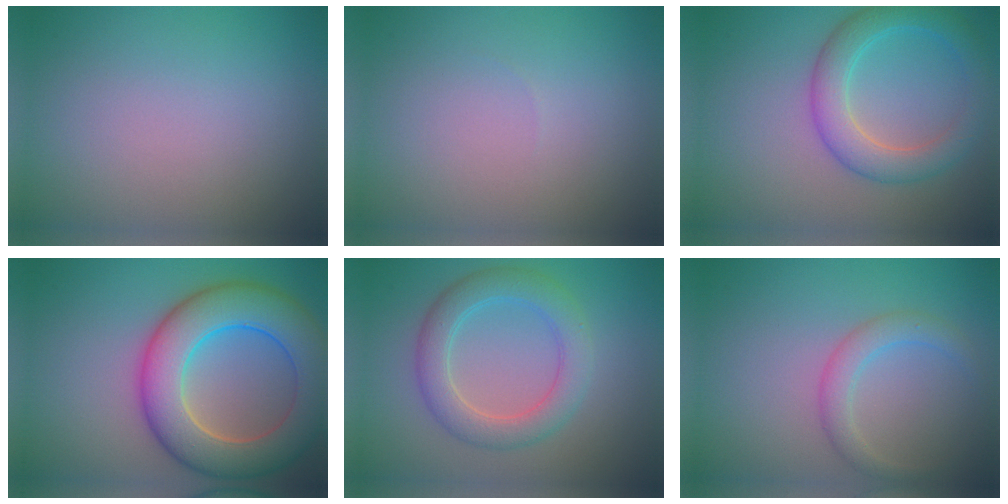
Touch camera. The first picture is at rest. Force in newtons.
{"total": 0.0}
{"total": 4.7, "press": 4.7, "slide": 0.0}
{"total": 10.1, "press": 10.1, "slide": 0.3}
{"total": 4.4, "press": 4.4, "slide": 0.2}
{"total": 2.3, "press": 2.3, "slide": 0.0}